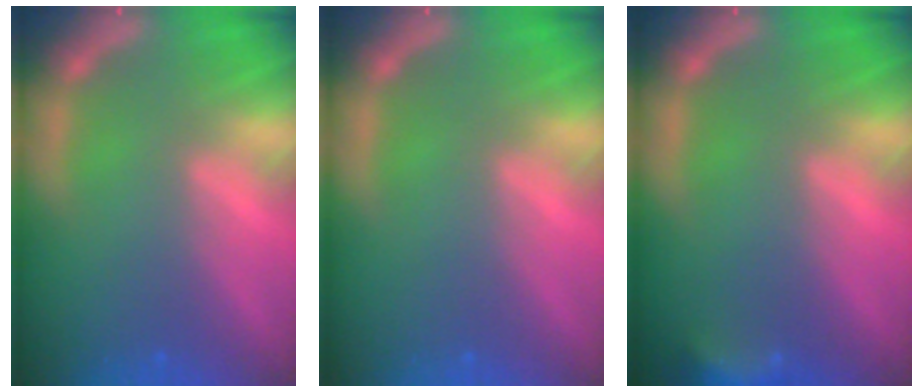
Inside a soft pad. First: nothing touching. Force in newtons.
{"total": 0.0}
{"total": 3.9}